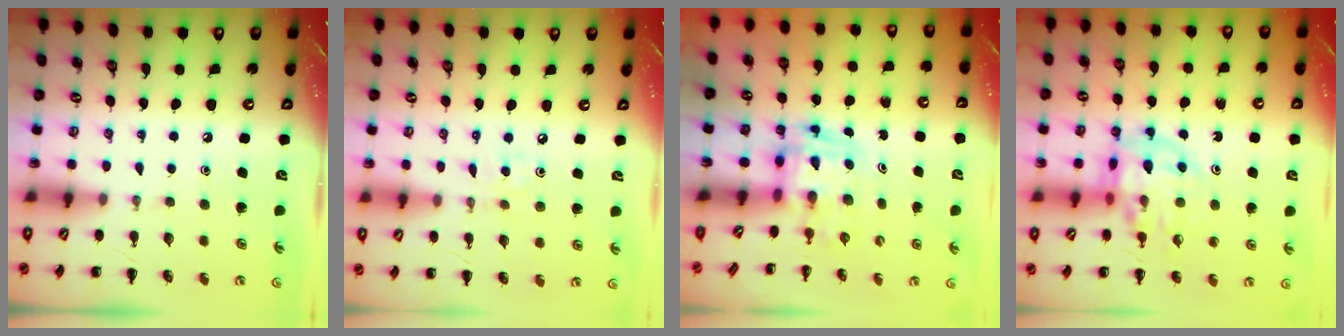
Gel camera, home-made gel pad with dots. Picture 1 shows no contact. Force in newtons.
{"total": 2.2, "press": 2.1, "slide": 0.6}
{"total": 3.4, "press": 3.4, "slide": 0.6}
{"total": 13.4, "press": 13.1, "slide": 3.1}